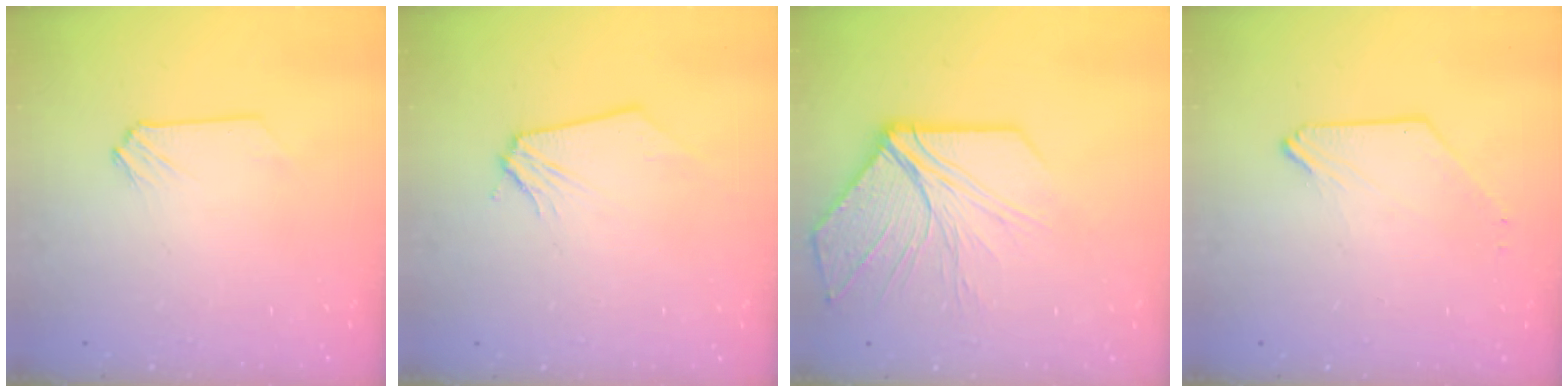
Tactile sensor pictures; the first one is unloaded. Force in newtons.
{"total": 0.0}
{"total": 11.4, "press": 11.3, "slide": 1.2}
{"total": 0.0}